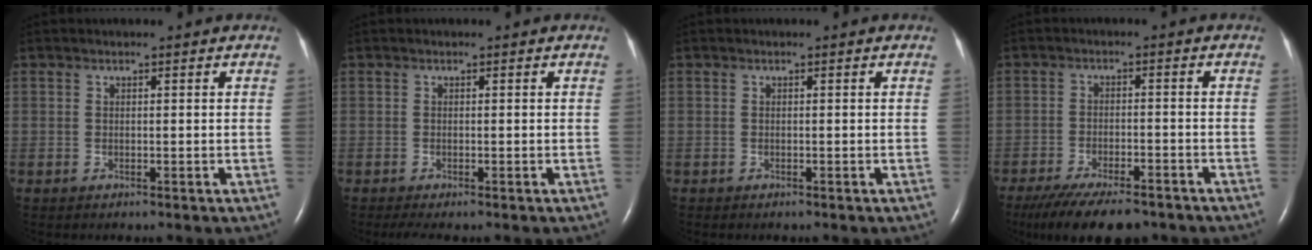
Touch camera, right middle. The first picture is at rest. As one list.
[{"total": 1.6, "force": [-1.2, 0.2, 1.1], "torque": [-0.022, -0.008, -0.019]}, {"total": 0.0}, {"total": 12.8, "force": [-10.3, 3.4, 6.8], "torque": [-0.123, -0.022, -0.158]}]